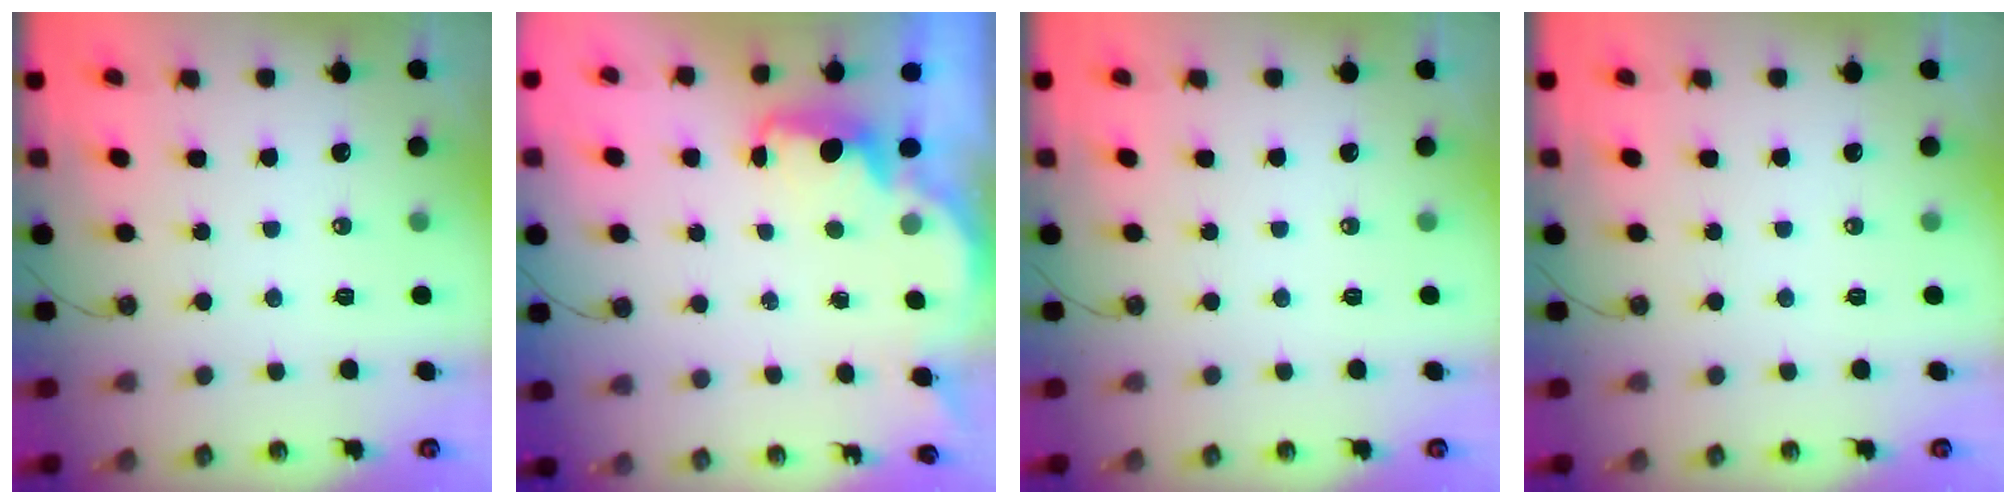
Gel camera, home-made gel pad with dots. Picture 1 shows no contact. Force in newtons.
{"total": 1.7, "press": 1.6, "slide": 0.7}
{"total": 0.0}
{"total": 0.0}